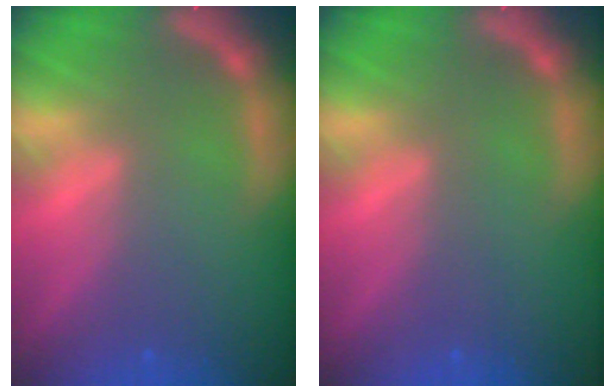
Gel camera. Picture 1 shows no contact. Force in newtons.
{"total": 0.0}